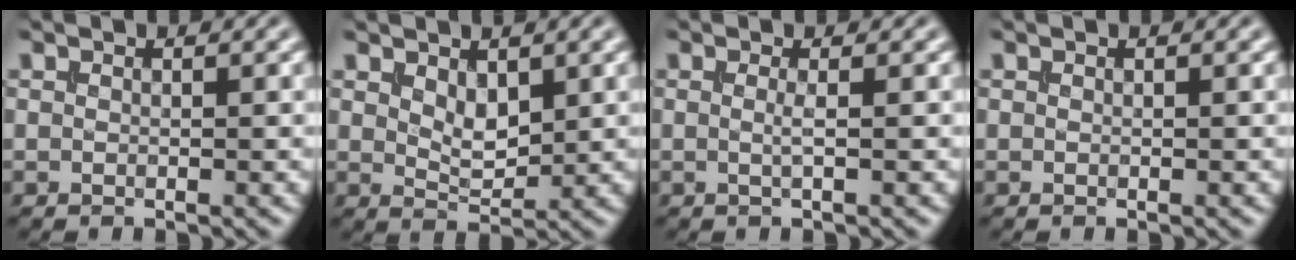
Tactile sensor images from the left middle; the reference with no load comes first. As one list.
[{"total": 2.5, "force": [1.0, 1.3, 1.8], "torque": [-0.034, -0.006, 0.025]}, {"total": 1.1, "force": [0.0, 0.2, 1.1], "torque": [-0.018, 0.000, -0.005]}, {"total": 0.0}]